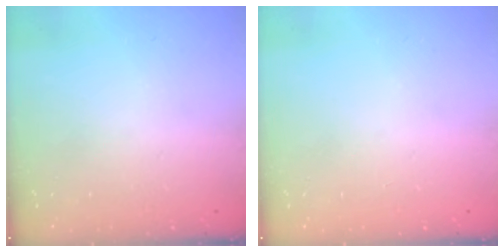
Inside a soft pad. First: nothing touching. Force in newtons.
{"total": 0.0}